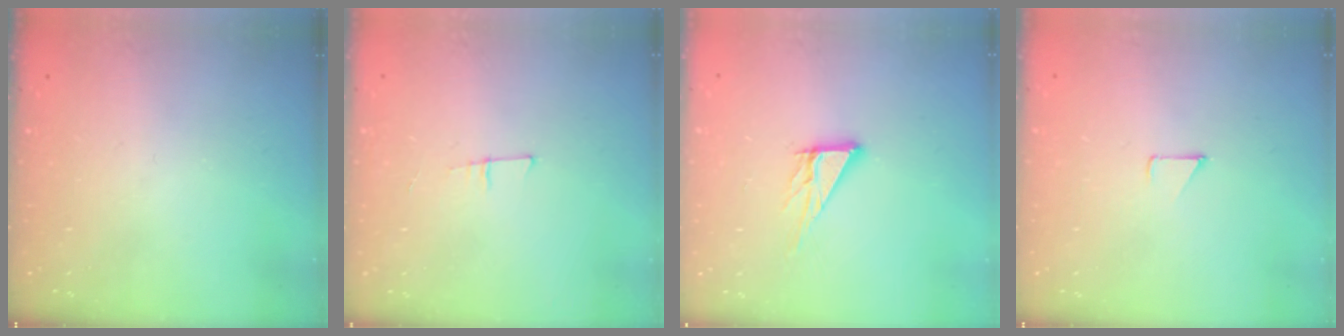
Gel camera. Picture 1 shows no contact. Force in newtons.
{"total": 5.6, "press": 4.7, "slide": 2.9}
{"total": 8.0, "press": 8.0, "slide": 0.7}
{"total": 2.9, "press": 2.8, "slide": 0.3}